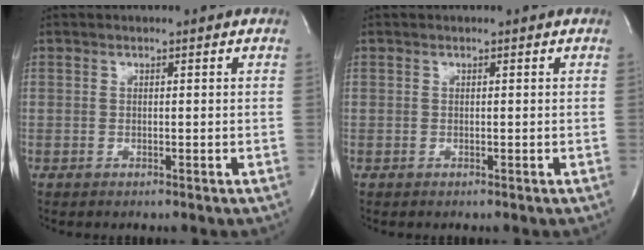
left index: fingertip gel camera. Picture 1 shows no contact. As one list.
[{"total": 0.0}]